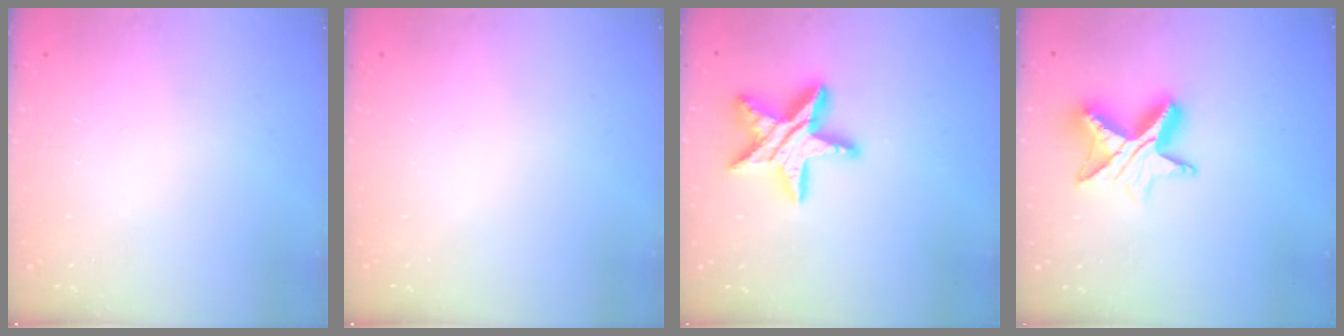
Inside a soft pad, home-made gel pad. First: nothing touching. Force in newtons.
{"total": 0.0}
{"total": 17.7, "press": 17.6, "slide": 1.6}
{"total": 9.5, "press": 9.5, "slide": 0.7}